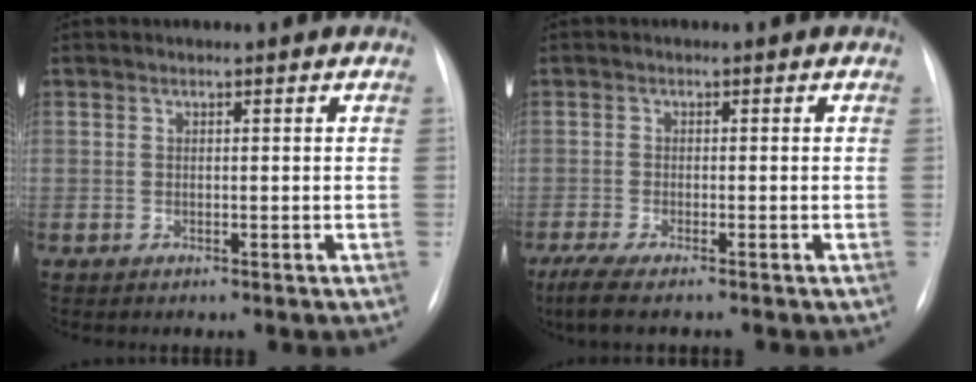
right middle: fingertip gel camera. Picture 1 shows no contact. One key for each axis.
{"total": 5.3, "fx": -4.1, "fy": 0.3, "fz": 3.3, "tx": -0.063, "ty": -0.016, "tz": -0.070}